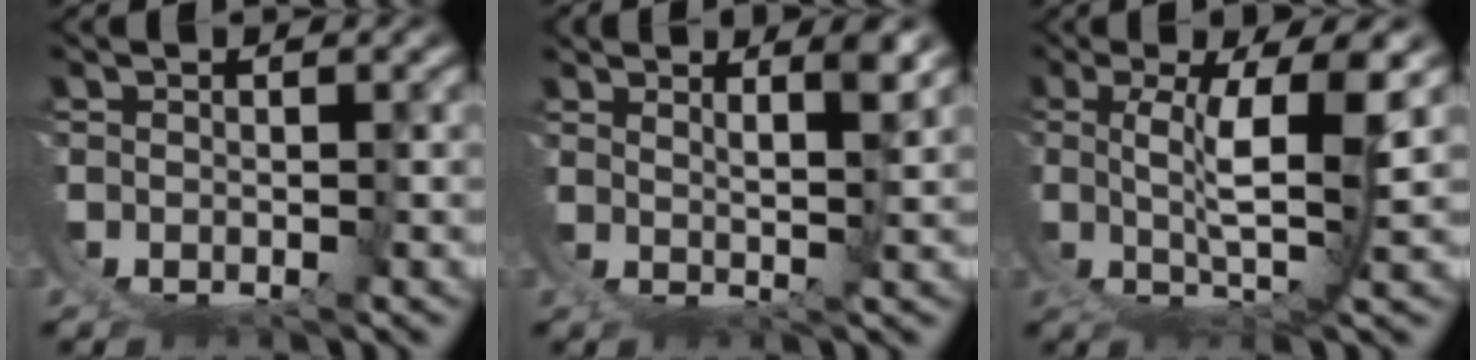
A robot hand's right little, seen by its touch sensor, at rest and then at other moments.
{"total": 3.7, "force": [2.4, -1.6, 2.3], "torque": [-0.018, -0.011, 0.048]}
{"total": 6.6, "force": [1.5, -0.2, 6.4], "torque": [-0.097, -0.015, 0.037]}